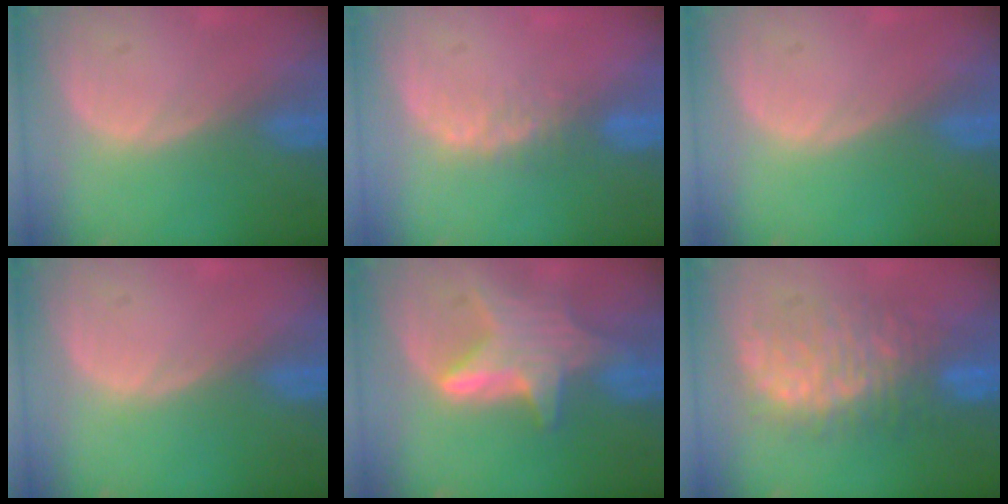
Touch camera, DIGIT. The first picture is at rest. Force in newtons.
{"total": 2.8, "press": 2.4, "slide": 1.5}
{"total": 0.0}
{"total": 0.0}
{"total": 7.1, "press": 7.1, "slide": 0.3}
{"total": 9.1, "press": 9.1, "slide": 0.6}